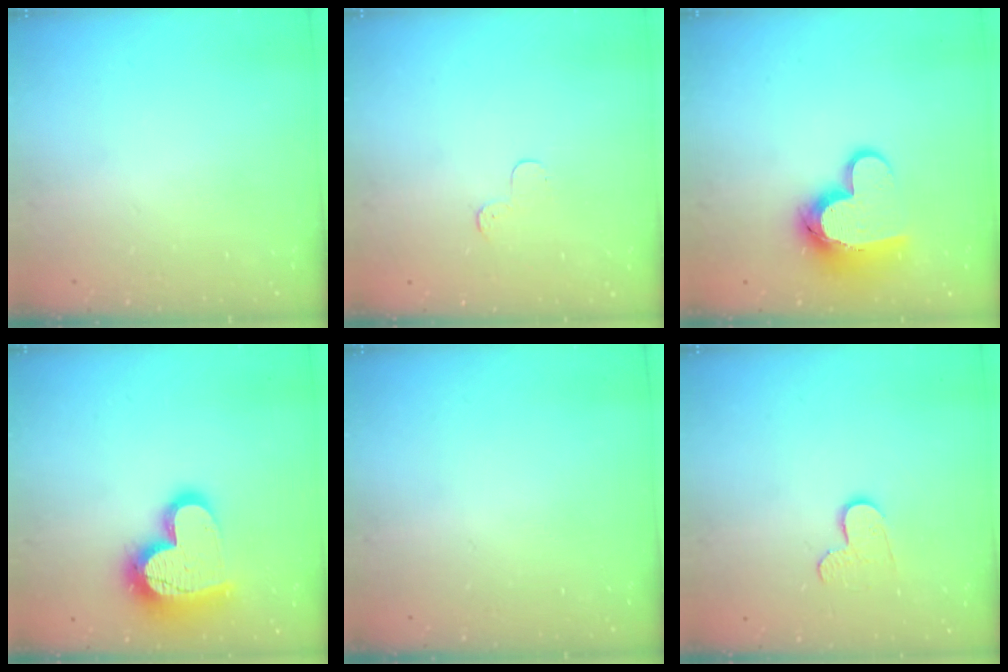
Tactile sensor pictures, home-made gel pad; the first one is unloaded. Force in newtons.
{"total": 3.2, "press": 3.2, "slide": 0.3}
{"total": 13.2, "press": 13.2, "slide": 0.9}
{"total": 19.6, "press": 19.6, "slide": 1.8}
{"total": 0.0}
{"total": 6.3, "press": 6.3, "slide": 0.5}